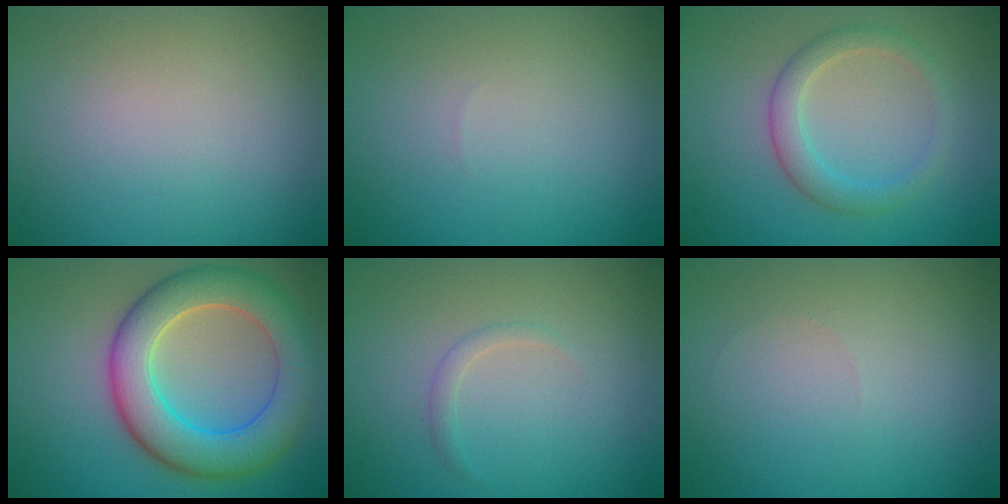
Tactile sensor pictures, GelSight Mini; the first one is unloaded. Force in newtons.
{"total": 0.0}
{"total": 2.8, "press": 2.8, "slide": 0.2}
{"total": 8.3, "press": 8.3, "slide": 0.4}
{"total": 0.9, "press": 0.9, "slide": 0.0}
{"total": 0.0}